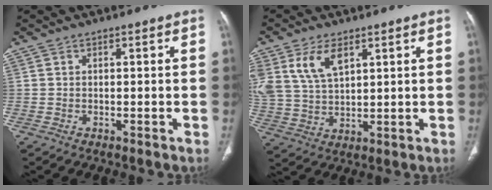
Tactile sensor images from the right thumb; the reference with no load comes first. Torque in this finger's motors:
{"motor_torque": [0.10, 0.13, 0.73, 0.78, 0.11]}